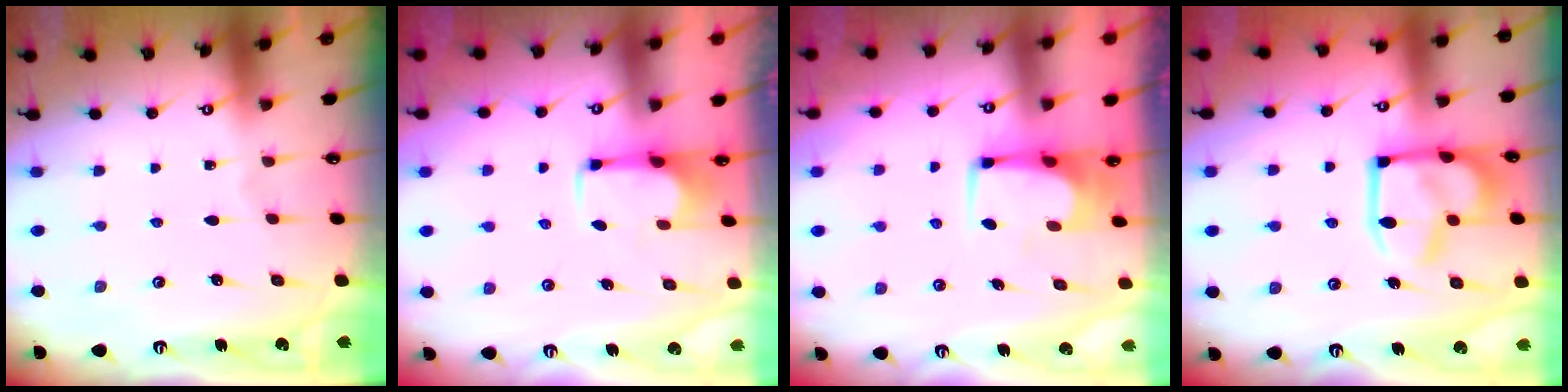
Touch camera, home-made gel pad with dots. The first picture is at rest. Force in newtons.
{"total": 2.6, "press": 2.5, "slide": 0.9}
{"total": 6.2, "press": 6.2, "slide": 0.2}
{"total": 14.6, "press": 14.5, "slide": 1.8}